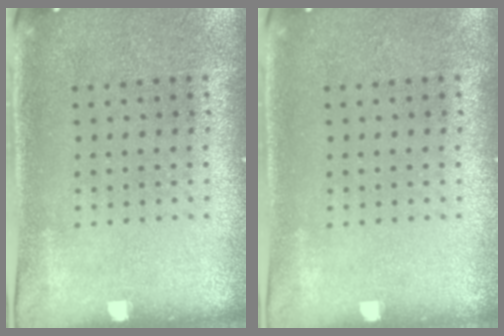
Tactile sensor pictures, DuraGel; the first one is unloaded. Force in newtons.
{"total": 0.0}